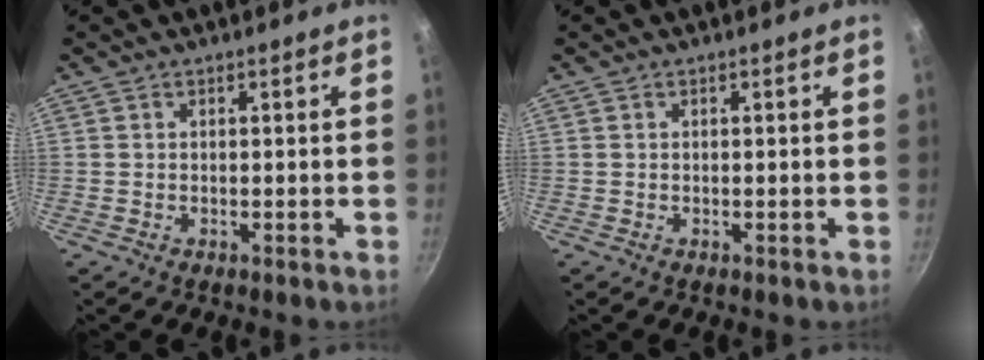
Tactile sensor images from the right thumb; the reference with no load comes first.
{"total": 0.0}